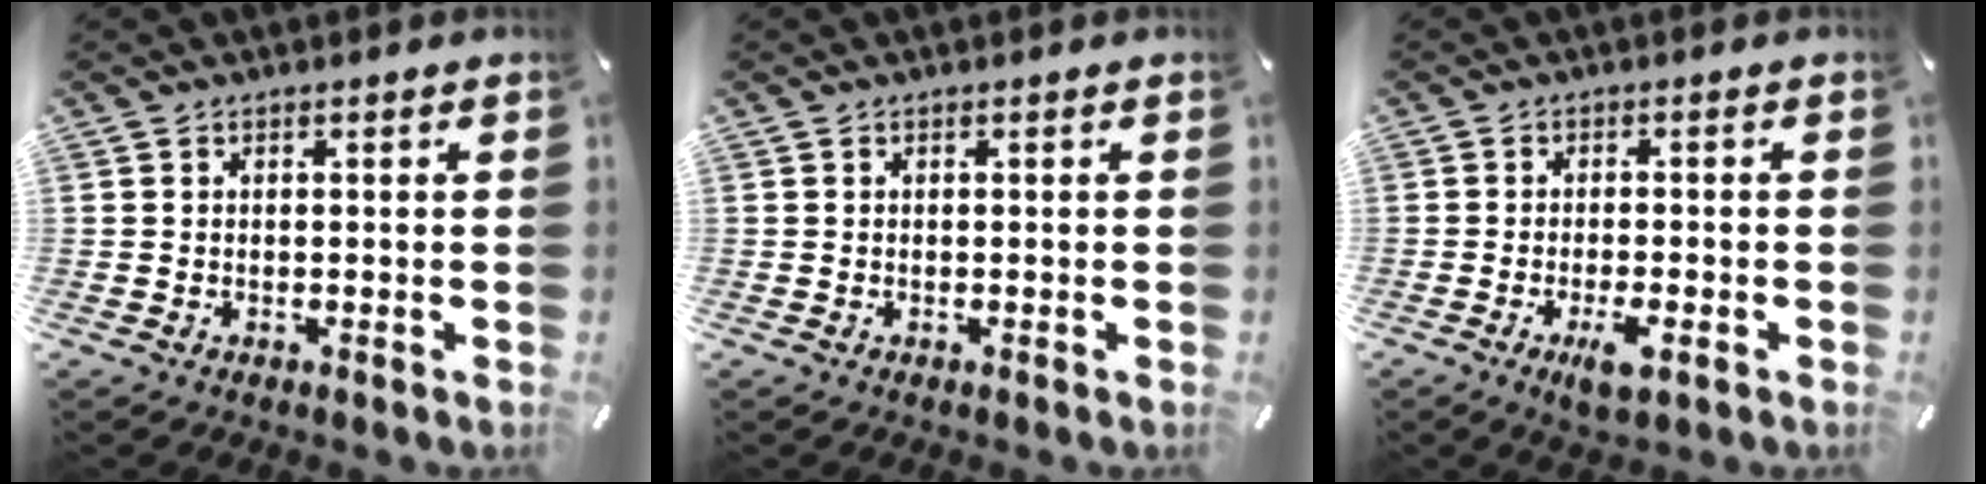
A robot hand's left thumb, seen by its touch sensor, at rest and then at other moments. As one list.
[{"total": 0.0}, {"total": 5.2, "force": [-2.4, 1.7, 4.3], "torque": [-0.077, 0.003, -0.040]}]